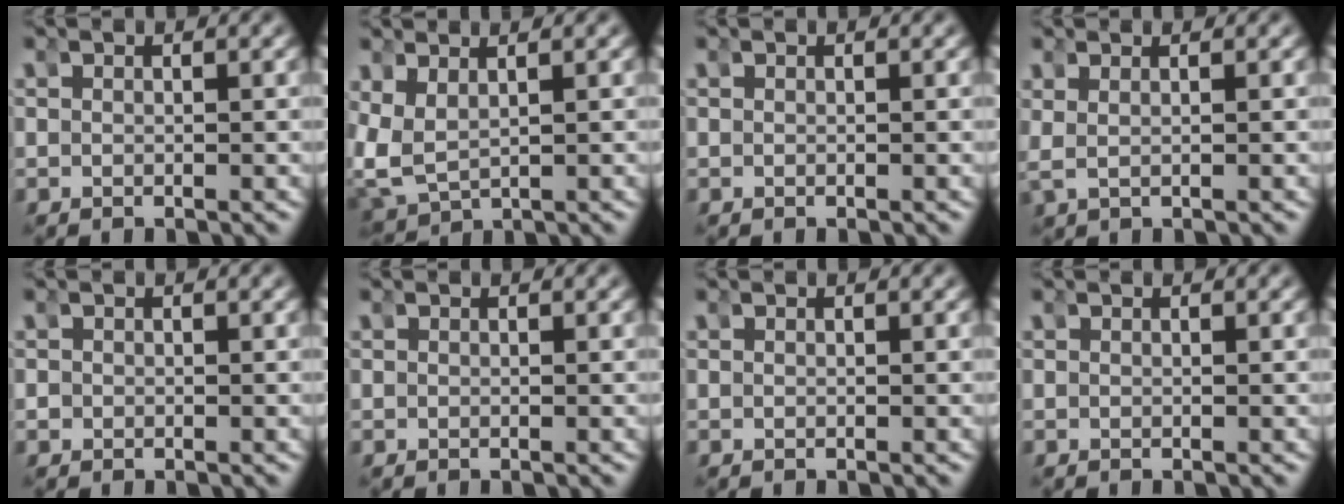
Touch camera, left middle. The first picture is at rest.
{"total": 7.0, "force": [0.3, 6.3, 3.1], "torque": [-0.128, -0.034, 0.014]}
{"total": 0.0}
{"total": 2.2, "force": [0.6, 1.6, 1.4], "torque": [-0.039, 0.002, 0.008]}
{"total": 1.0, "force": [-0.2, 1.0, 0.1], "torque": [-0.012, -0.002, -0.003]}
{"total": 0.0}
{"total": 0.0}
{"total": 0.0}